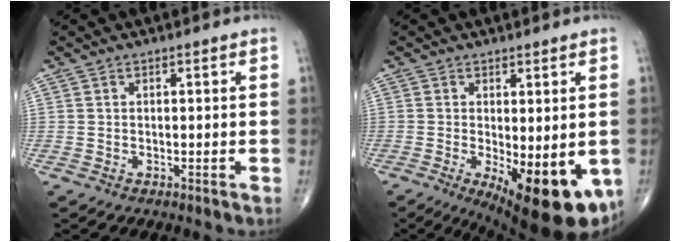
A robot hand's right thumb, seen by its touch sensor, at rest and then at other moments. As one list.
[{"total": 15.4, "force": [-4.5, 5.9, 13.5], "torque": [-0.153, -0.023, -0.045]}]